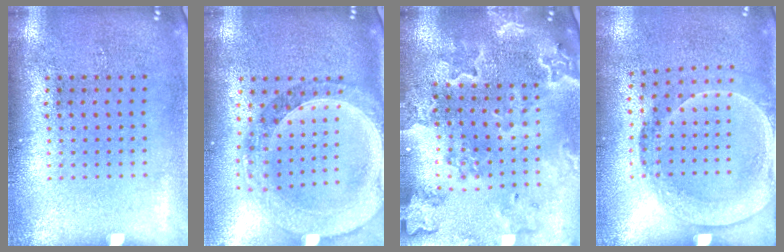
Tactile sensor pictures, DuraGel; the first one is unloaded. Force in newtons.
{"total": 1.5, "press": 1.4, "slide": 0.5}
{"total": 2.4, "press": 2.3, "slide": 0.7}
{"total": 1.7, "press": 1.3, "slide": 1.1}